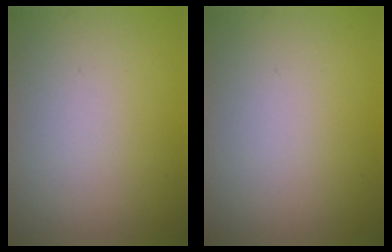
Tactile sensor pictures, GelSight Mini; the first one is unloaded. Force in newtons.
{"total": 0.0}